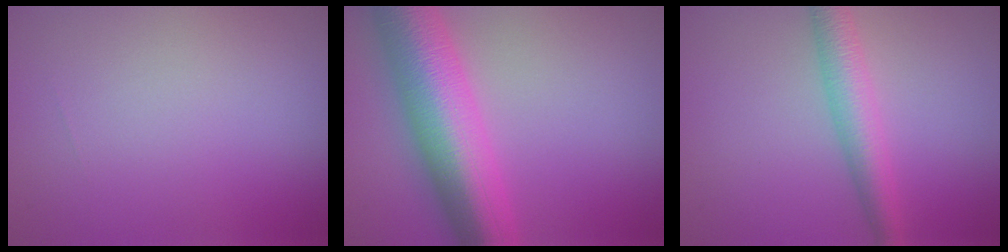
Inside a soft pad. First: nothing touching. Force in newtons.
{"total": 10.6, "press": 10.6, "slide": 0.1}
{"total": 3.9, "press": 3.9, "slide": 0.1}